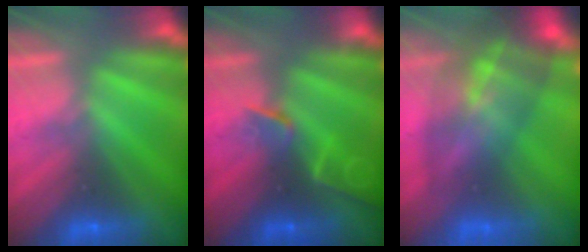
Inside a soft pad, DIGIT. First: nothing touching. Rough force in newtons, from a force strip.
{"total": 2.1}
{"total": 10.8}